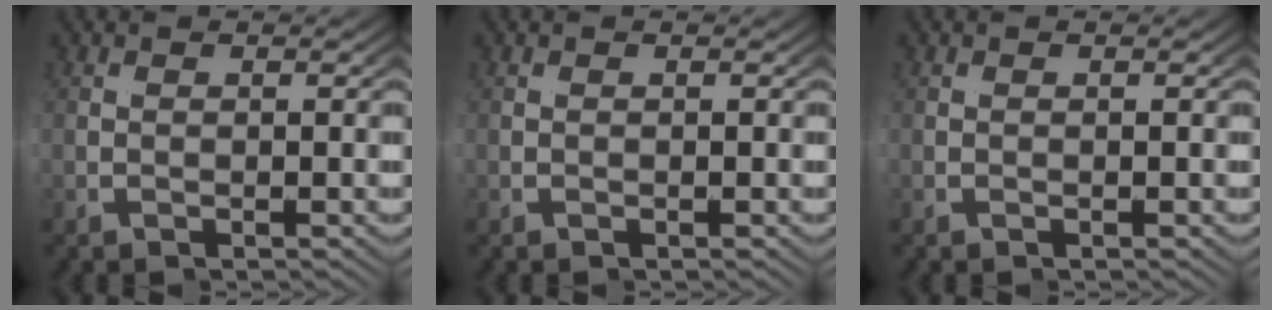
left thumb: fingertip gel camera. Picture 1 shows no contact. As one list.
[{"total": 0.0}, {"total": 0.0}]